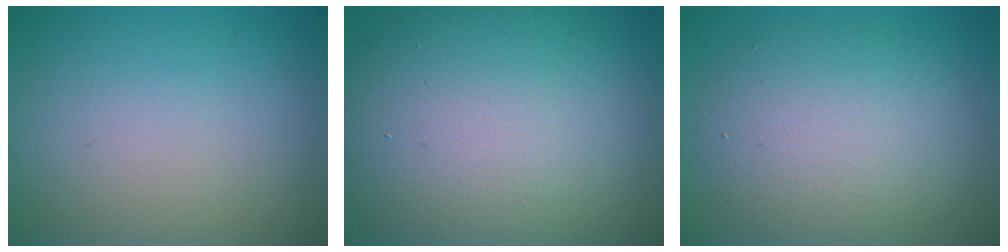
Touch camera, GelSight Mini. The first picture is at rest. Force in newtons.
{"total": 14.9, "press": 14.8, "slide": 0.7}
{"total": 6.6, "press": 6.5, "slide": 0.7}